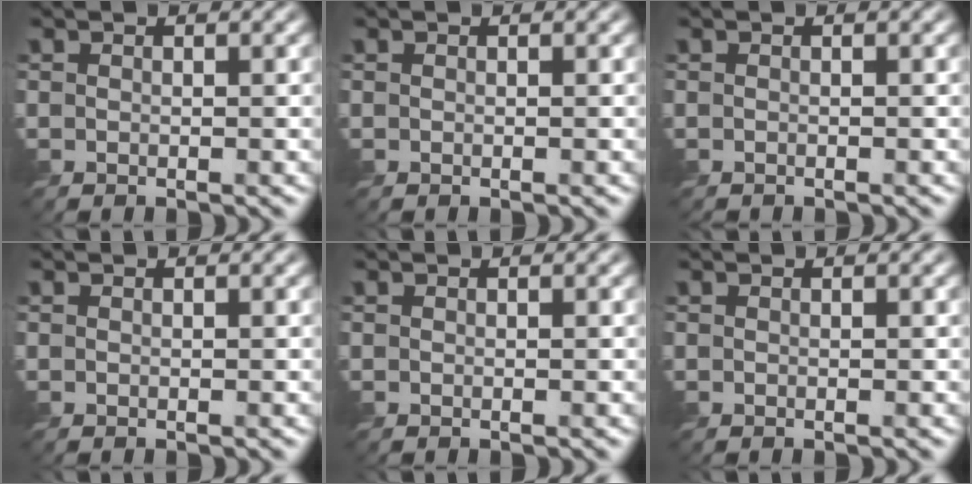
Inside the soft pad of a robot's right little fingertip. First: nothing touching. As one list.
[{"total": 0.0}, {"total": 0.7, "force": [-0.7, 0.0, 0.0], "torque": [0.004, -0.006, -0.012]}, {"total": 0.0}, {"total": 0.0}, {"total": 0.0}]